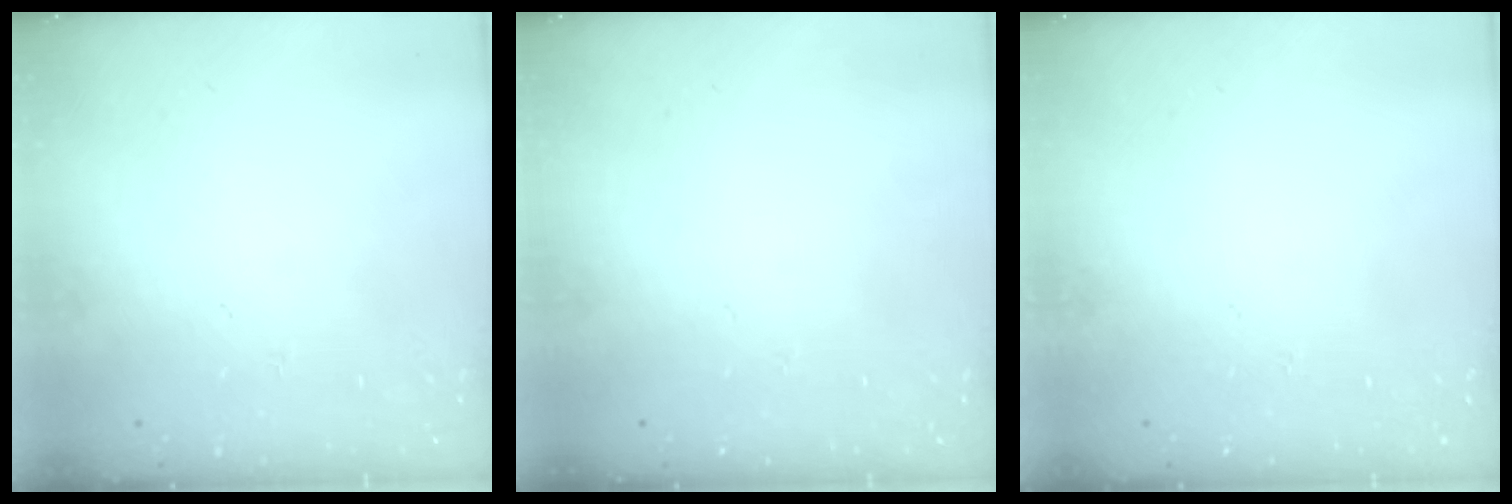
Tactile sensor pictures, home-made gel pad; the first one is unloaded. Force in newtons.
{"total": 0.0}
{"total": 0.0}